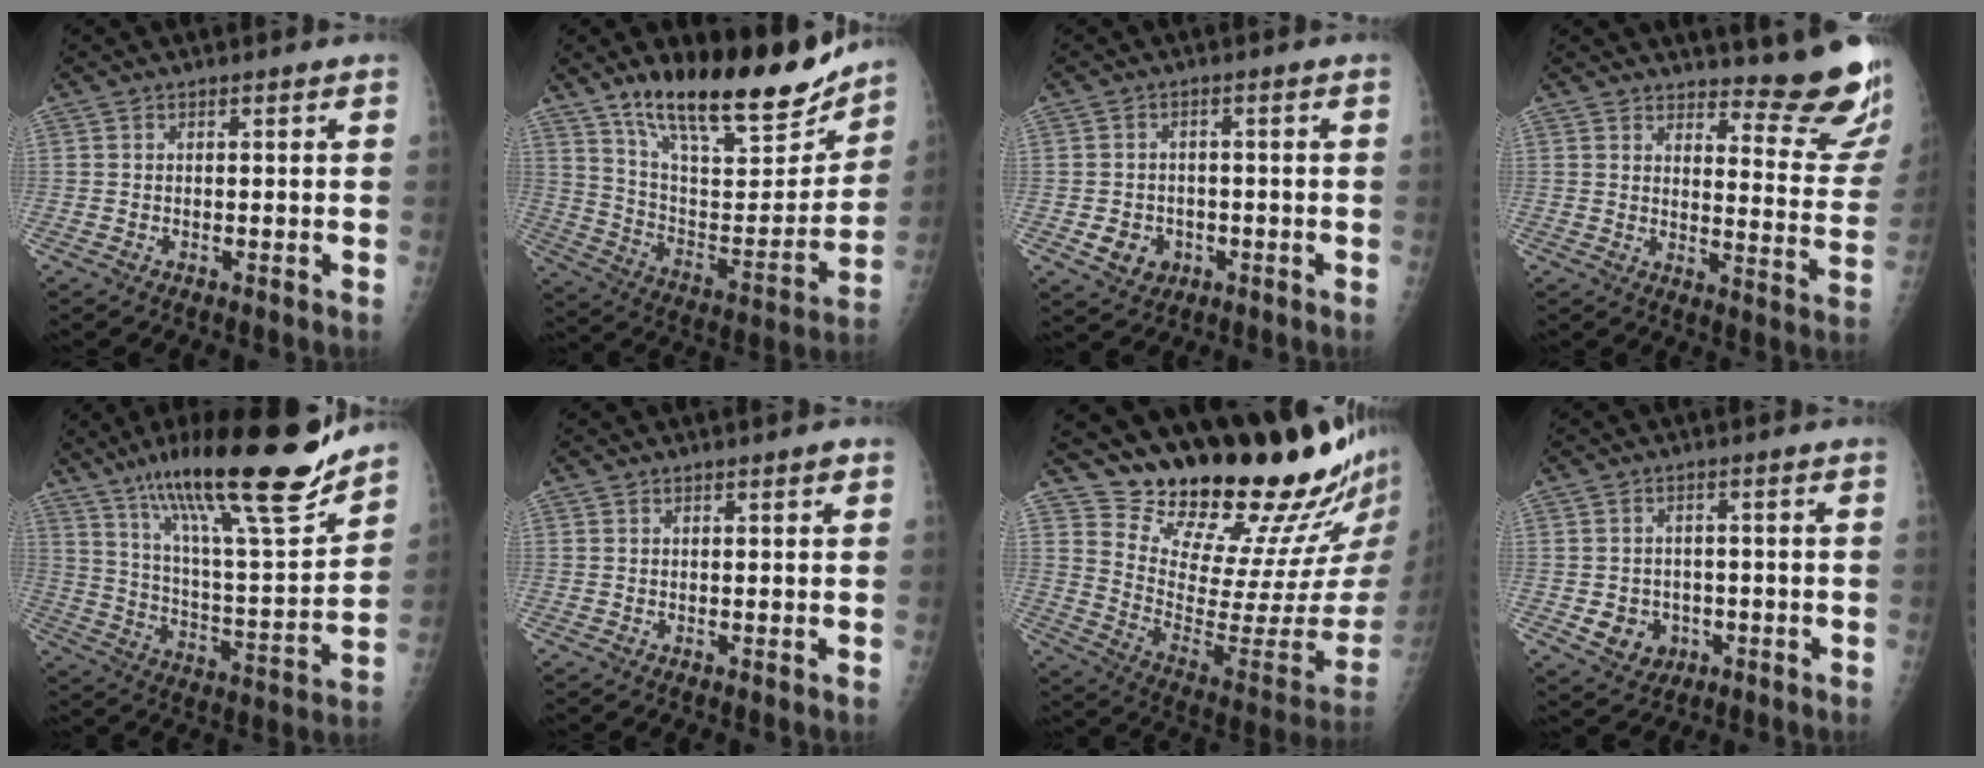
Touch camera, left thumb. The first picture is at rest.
{"total": 24.4, "force": [18.2, 7.7, 14.3], "torque": [-0.185, -0.086, 0.301]}
{"total": 4.9, "force": [-1.5, 4.2, 2.0], "torque": [-0.016, 0.006, -0.015]}
{"total": 15.6, "force": [13.9, 2.6, 6.6], "torque": [-0.052, -0.153, 0.161]}
{"total": 25.3, "force": [18.2, 4.0, 17.1], "torque": [-0.260, -0.072, 0.306]}
{"total": 1.1, "force": [0.7, 0.3, 0.8], "torque": [-0.009, -0.003, 0.010]}
{"total": 26.4, "force": [23.3, 5.0, 11.5], "torque": [-0.135, -0.192, 0.337]}
{"total": 5.6, "force": [-1.4, 4.9, 2.3], "torque": [-0.015, 0.006, -0.011]}